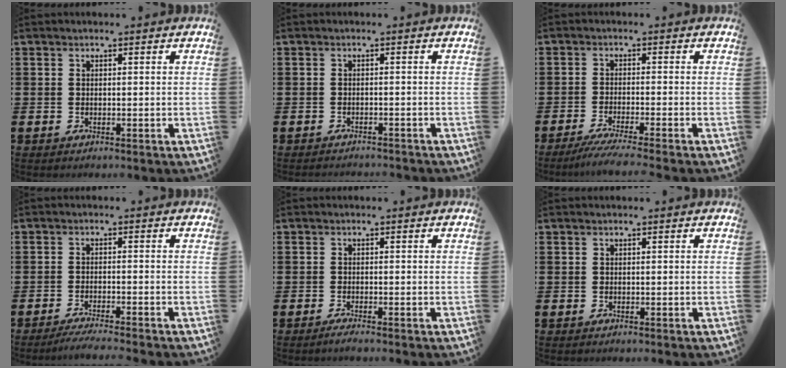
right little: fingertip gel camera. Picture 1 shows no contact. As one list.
[{"total": 1.0, "force": [-1.0, 0.0, -0.1], "torque": [-0.001, 0.001, -0.020]}, {"total": 2.9, "force": [-2.3, -0.2, 1.7], "torque": [-0.028, -0.006, -0.042]}, {"total": 2.1, "force": [-1.8, -0.2, 1.1], "torque": [-0.015, 0.001, -0.034]}, {"total": 0.9, "force": [-0.6, 0.0, 0.6], "torque": [-0.010, -0.003, -0.012]}, {"total": 0.0}]